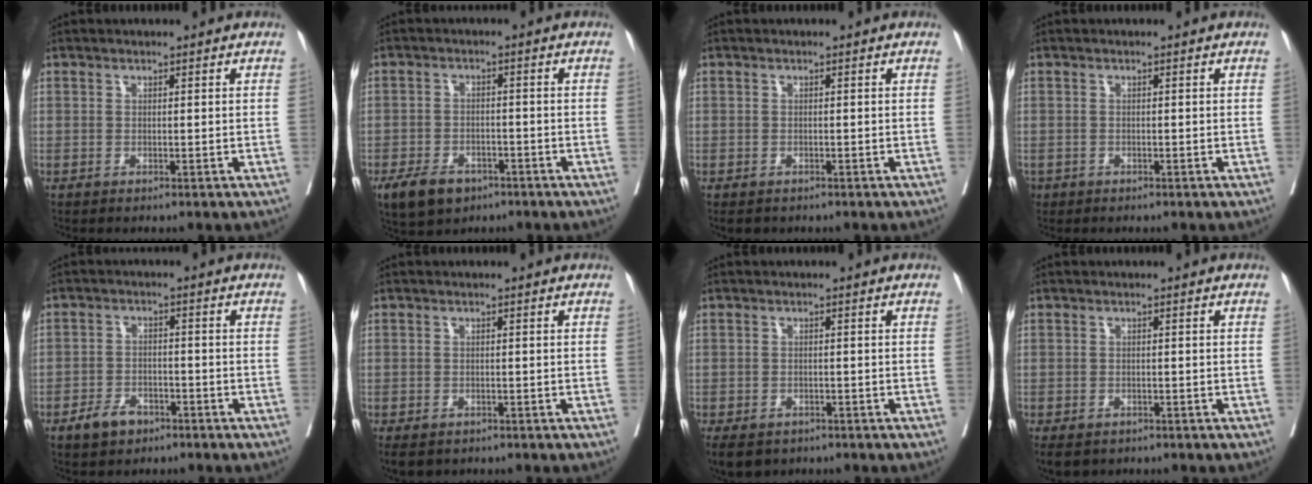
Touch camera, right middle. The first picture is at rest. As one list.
[{"total": 6.5, "force": [-4.1, 3.9, 3.2], "torque": [-0.060, -0.002, -0.063]}, {"total": 1.3, "force": [-1.0, 0.7, 0.4], "torque": [-0.008, -0.001, -0.011]}, {"total": 1.5, "force": [-1.0, 1.1, 0.3], "torque": [-0.011, 0.000, -0.015]}, {"total": 4.3, "force": [-2.8, 2.6, 2.0], "torque": [-0.038, 0.003, -0.043]}, {"total": 3.7, "force": [-2.6, 2.2, 1.4], "torque": [-0.021, -0.005, -0.037]}, {"total": 8.6, "force": [-5.3, 5.8, 3.4], "torque": [-0.085, -0.015, -0.069]}, {"total": 4.2, "force": [-2.9, 2.6, 1.6], "torque": [-0.025, -0.005, -0.041]}]